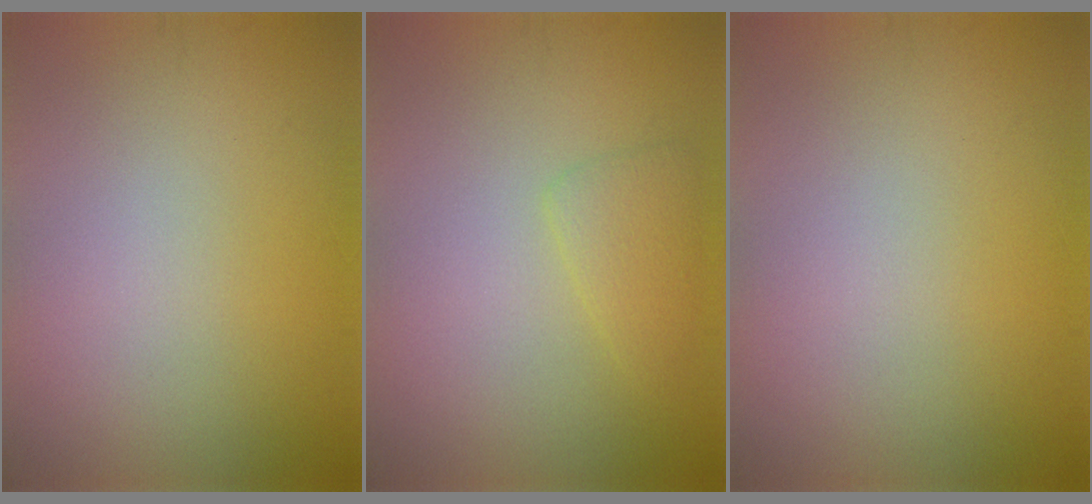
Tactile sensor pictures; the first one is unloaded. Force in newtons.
{"total": 1.7, "press": 1.7, "slide": 0.1}
{"total": 0.0}